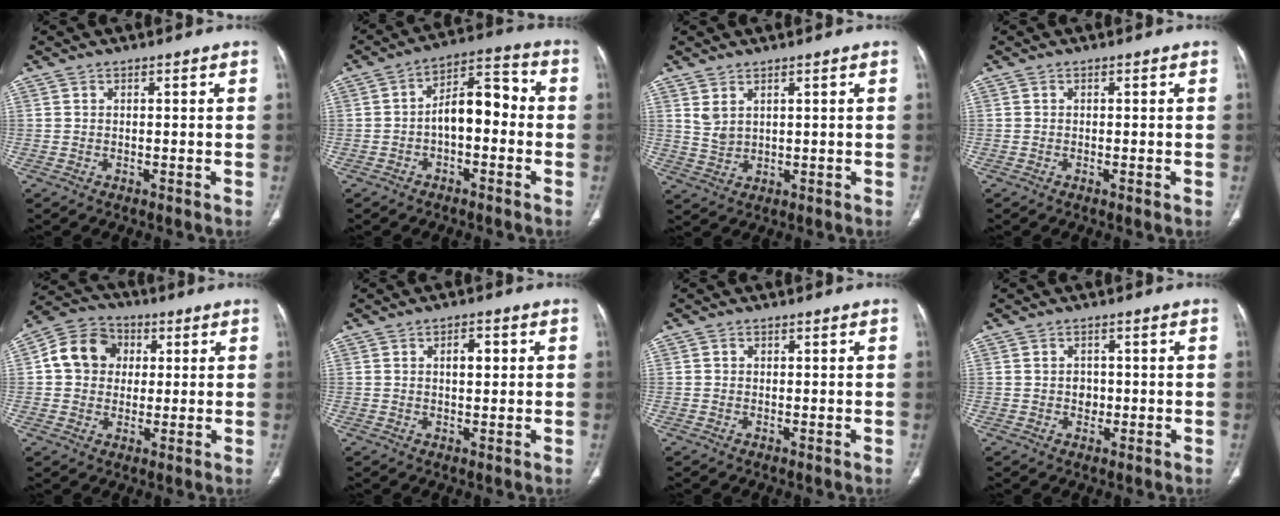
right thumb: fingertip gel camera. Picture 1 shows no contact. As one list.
[{"total": 9.9, "force": [-1.4, 5.4, 8.1], "torque": [-0.104, 0.045, -0.033]}, {"total": 3.1, "force": [1.8, 1.7, 1.9], "torque": [-0.037, -0.011, 0.047]}, {"total": 0.7, "force": [-0.2, 0.1, 0.7], "torque": [-0.015, -0.002, -0.004]}, {"total": 10.7, "force": [1.8, 9.3, 5.1], "torque": [-0.070, 0.013, 0.019]}, {"total": 3.7, "force": [0.9, 1.9, 3.0], "torque": [-0.039, 0.001, 0.013]}, {"total": 0.6, "force": [0.1, 0.6, 0.2], "torque": [0.001, 0.002, 0.002]}, {"total": 2.3, "force": [-0.1, 2.0, 1.2], "torque": [-0.007, 0.004, -0.001]}]